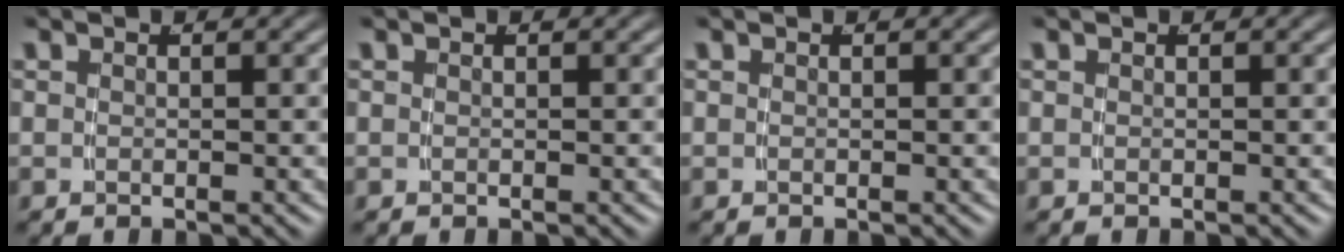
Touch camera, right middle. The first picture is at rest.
{"total": 0.0}
{"total": 0.0}
{"total": 0.0}